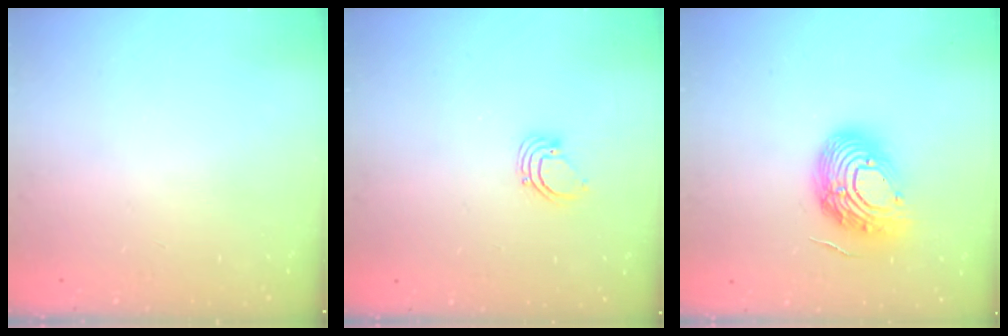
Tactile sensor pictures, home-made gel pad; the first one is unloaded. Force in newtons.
{"total": 2.7, "press": 2.7, "slide": 0.1}
{"total": 16.5, "press": 16.4, "slide": 1.4}